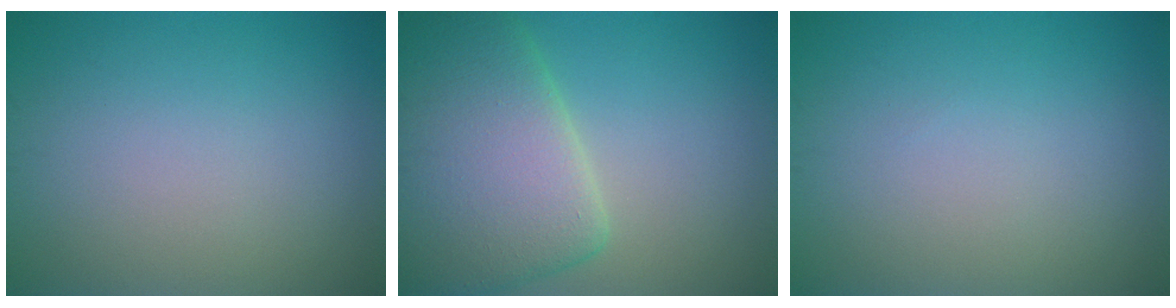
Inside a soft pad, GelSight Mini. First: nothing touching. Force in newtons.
{"total": 9.2, "press": 9.2, "slide": 0.8}
{"total": 0.0}